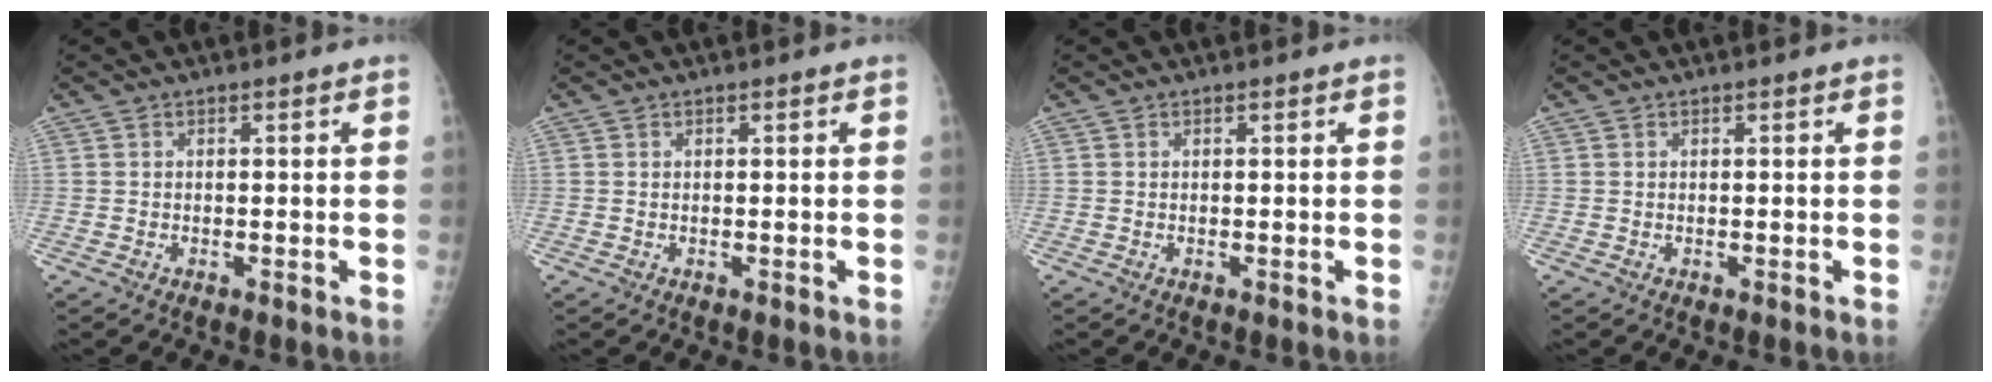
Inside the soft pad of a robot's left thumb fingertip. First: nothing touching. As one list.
[{"total": 0.0}, {"total": 0.0}, {"total": 0.0}]